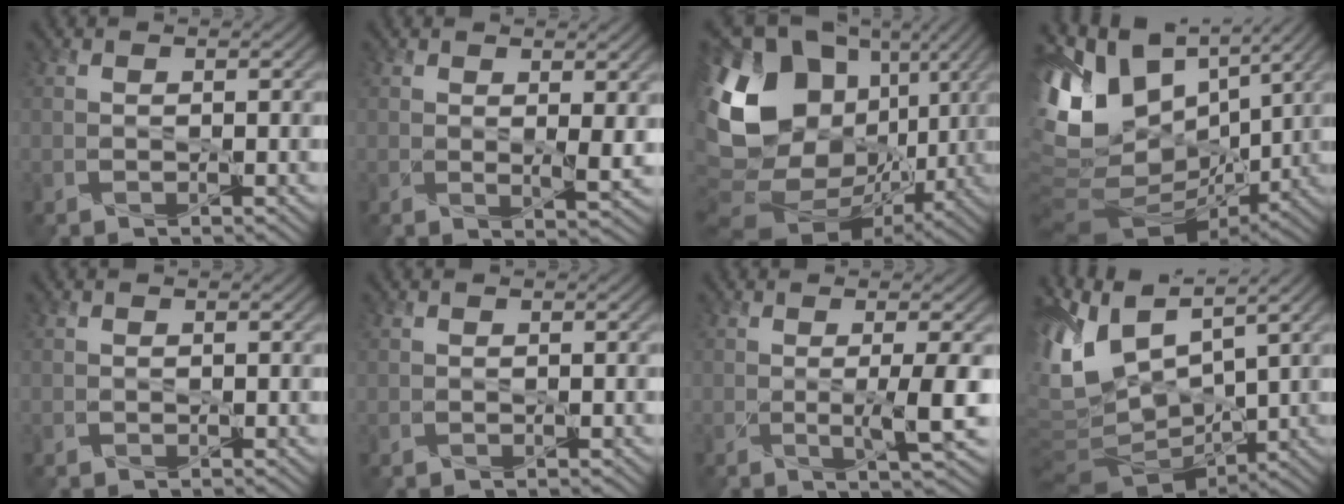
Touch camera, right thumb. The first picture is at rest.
{"total": 2.7, "force": [1.2, 0.6, 2.3], "torque": [-0.045, -0.012, 0.025]}
{"total": 19.6, "force": [2.7, 14.5, 12.8], "torque": [-0.294, 0.009, 0.081]}
{"total": 15.5, "force": [2.8, 9.8, 11.7], "torque": [-0.250, -0.012, 0.080]}
{"total": 0.0}
{"total": 0.0}
{"total": 4.3, "force": [-0.2, 0.3, 4.3], "torque": [-0.078, -0.002, -0.003]}
{"total": 11.0, "force": [4.4, 4.9, 8.7], "torque": [-0.217, 0.006, 0.095]}